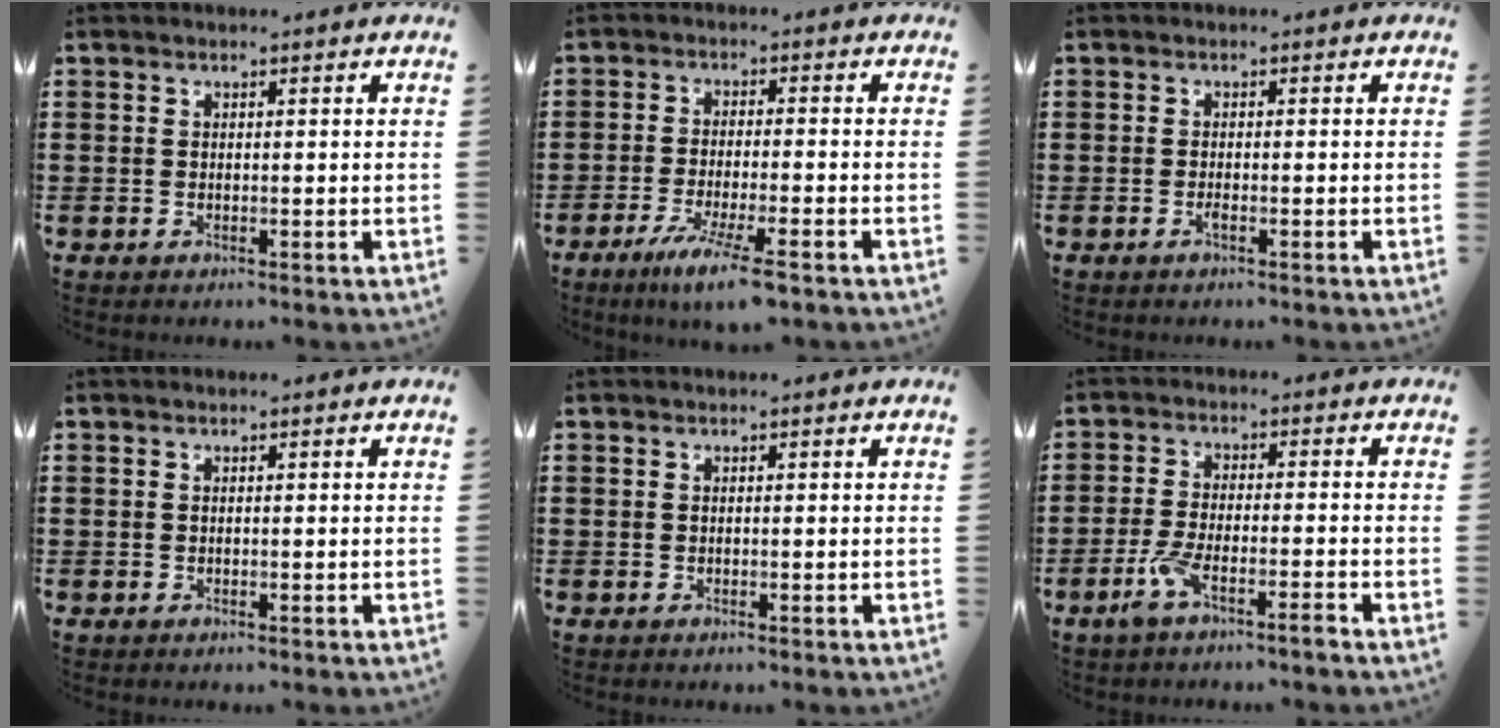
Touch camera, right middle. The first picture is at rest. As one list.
[{"total": 6.8, "force": [-4.6, 0.1, 5.0], "torque": [-0.091, -0.018, -0.080]}, {"total": 0.8, "force": [-0.5, 0.0, 0.7], "torque": [-0.015, -0.003, -0.008]}, {"total": 0.0}, {"total": 0.0}, {"total": 5.1, "force": [-3.4, 0.5, 3.7], "torque": [-0.088, -0.011, -0.065]}]